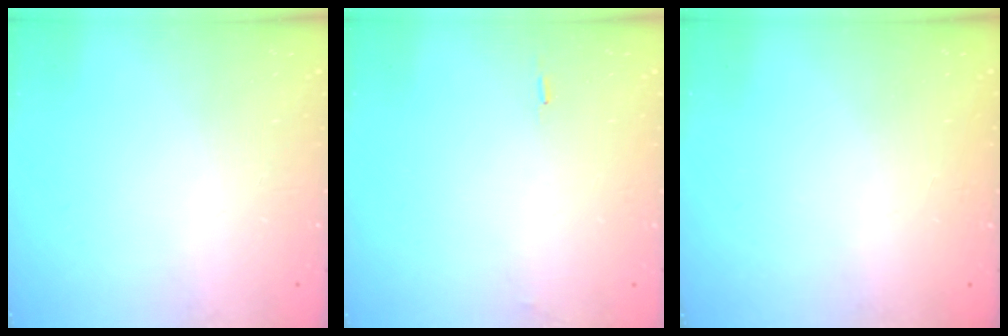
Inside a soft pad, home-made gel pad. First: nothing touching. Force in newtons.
{"total": 4.8, "press": 4.6, "slide": 1.4}
{"total": 0.0}